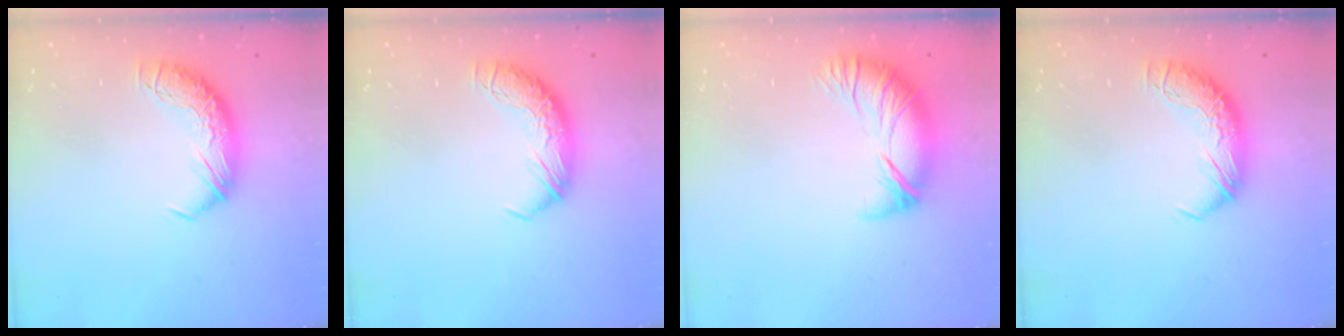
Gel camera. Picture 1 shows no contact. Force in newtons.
{"total": 0.0}
{"total": 2.6, "press": 1.6, "slide": 2.0}
{"total": 0.0}